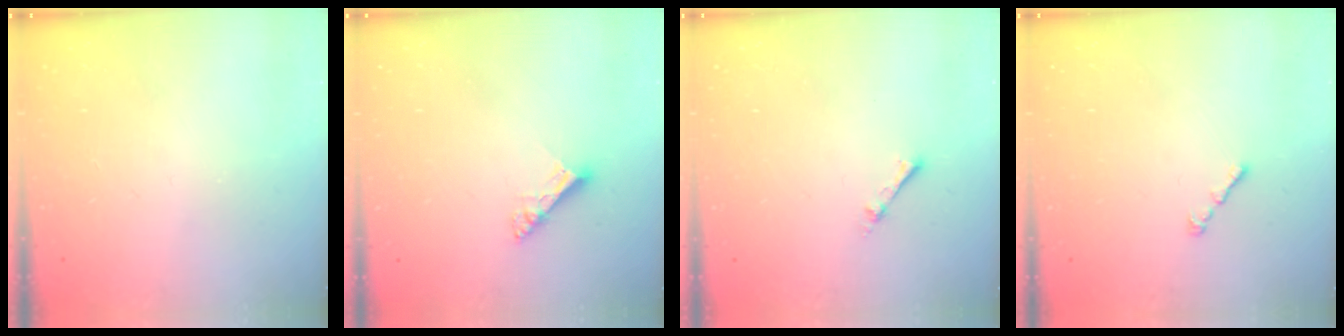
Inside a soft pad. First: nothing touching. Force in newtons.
{"total": 5.5, "press": 5.5, "slide": 0.1}
{"total": 1.9, "press": 1.9, "slide": 0.3}
{"total": 1.0, "press": 0.9, "slide": 0.5}